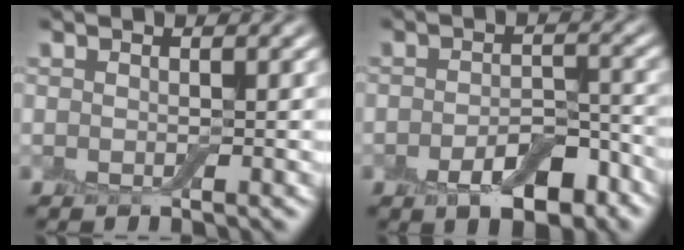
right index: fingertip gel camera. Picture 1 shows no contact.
{"total": 5.3, "force": [-2.7, 2.7, 3.7], "torque": [-0.054, 0.000, -0.042]}